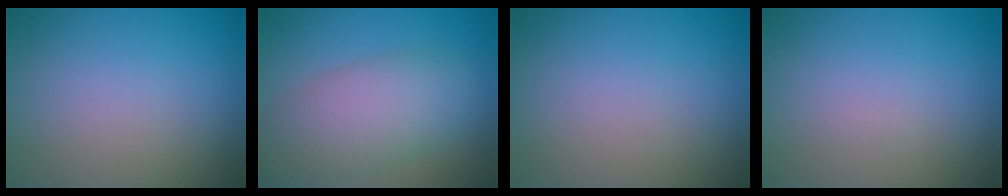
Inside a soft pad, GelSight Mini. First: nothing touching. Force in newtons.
{"total": 6.6, "press": 6.6, "slide": 0.4}
{"total": 0.0}
{"total": 0.0}